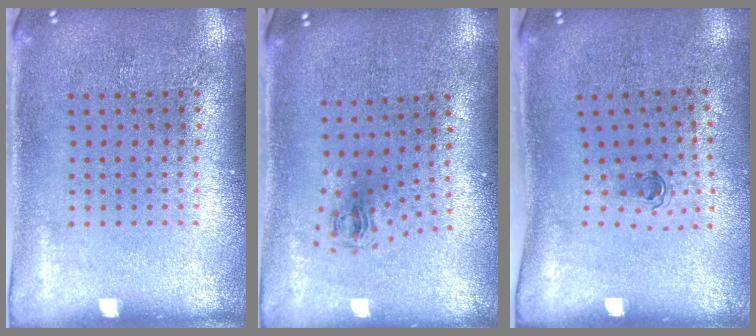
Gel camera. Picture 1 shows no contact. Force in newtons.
{"total": 0.7, "press": 0.4, "slide": 0.6}
{"total": 0.6, "press": 0.3, "slide": 0.5}